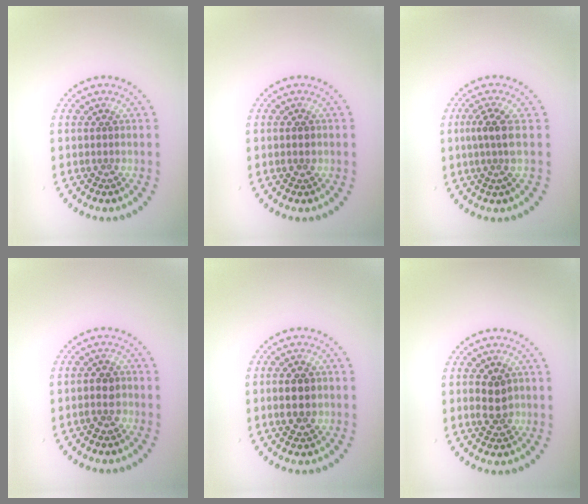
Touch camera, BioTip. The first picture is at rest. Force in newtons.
{"total": 1.3, "press": 1.3, "slide": 0.2}
{"total": 2.6, "press": 2.0, "slide": 1.6}
{"total": 1.9, "press": 1.8, "slide": 0.6}
{"total": 3.5, "press": 3.5, "slide": 0.1}
{"total": 2.4, "press": 2.4, "slide": 0.2}